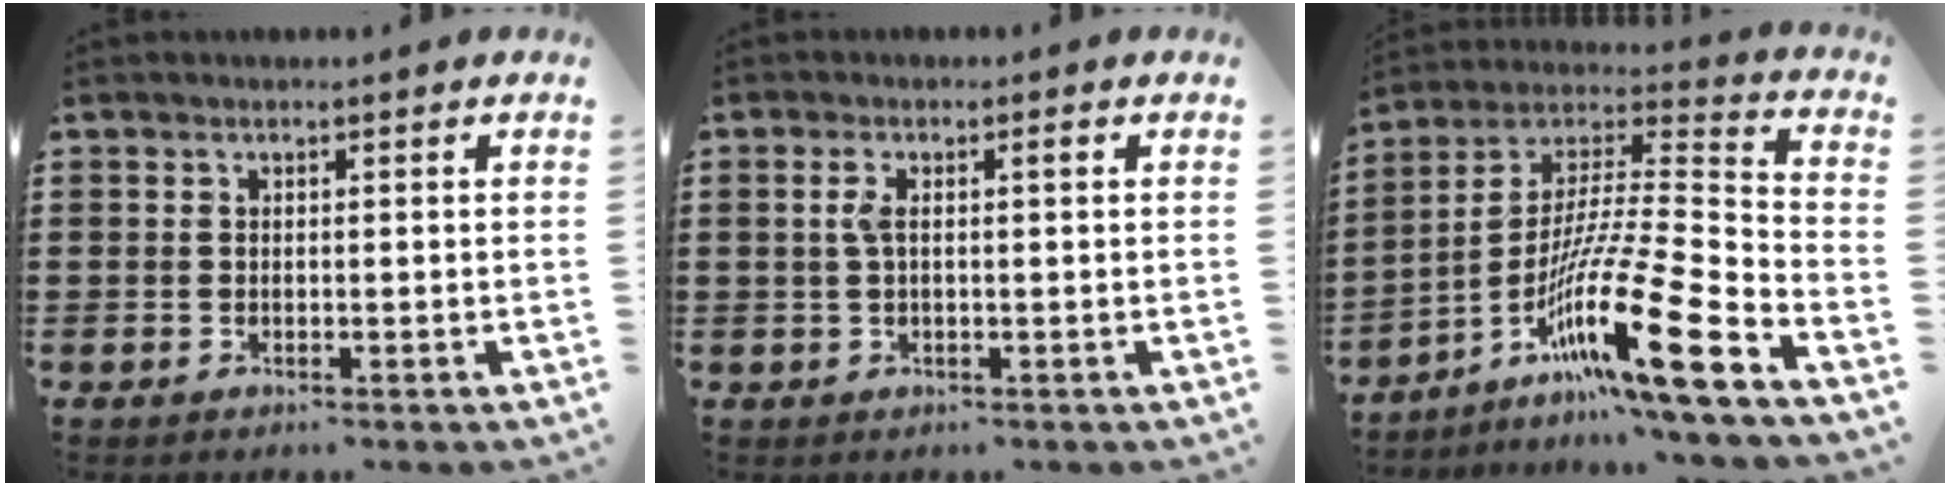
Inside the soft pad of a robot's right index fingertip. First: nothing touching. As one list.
[{"total": 2.7, "force": [0.3, 0.5, 2.6], "torque": [-0.057, -0.003, 0.000]}, {"total": 17.8, "force": [-10.0, 1.5, 14.7], "torque": [-0.270, -0.001, -0.181]}]